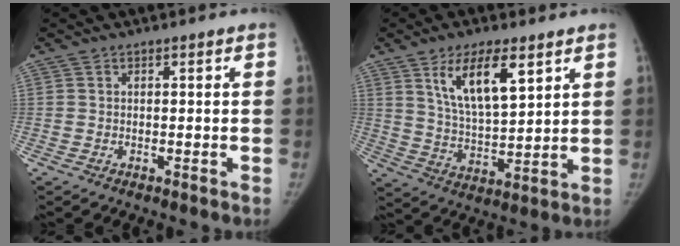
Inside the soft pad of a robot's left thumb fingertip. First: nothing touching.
{"total": 12.4, "force": [6.2, 4.8, 9.6], "torque": [-0.153, -0.032, 0.122]}